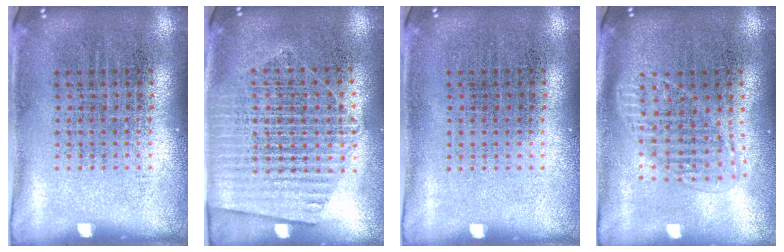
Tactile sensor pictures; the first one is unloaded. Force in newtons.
{"total": 1.6, "press": 1.5, "slide": 0.6}
{"total": 0.0}
{"total": 1.6, "press": 1.4, "slide": 0.8}